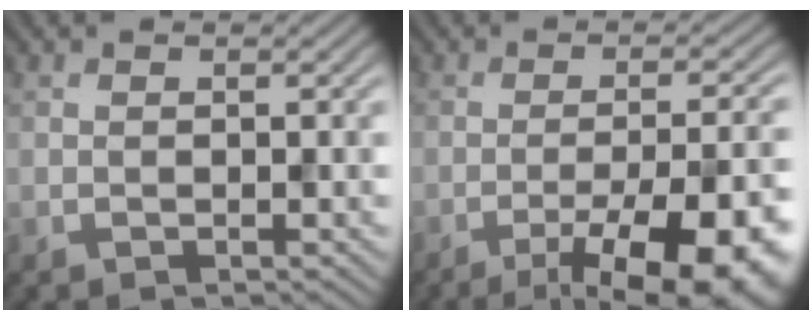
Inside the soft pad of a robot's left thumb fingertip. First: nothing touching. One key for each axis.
{"total": 14.7, "fx": -8.4, "fy": 4.3, "fz": 11.3, "tx": -0.154, "ty": -0.014, "tz": -0.108}